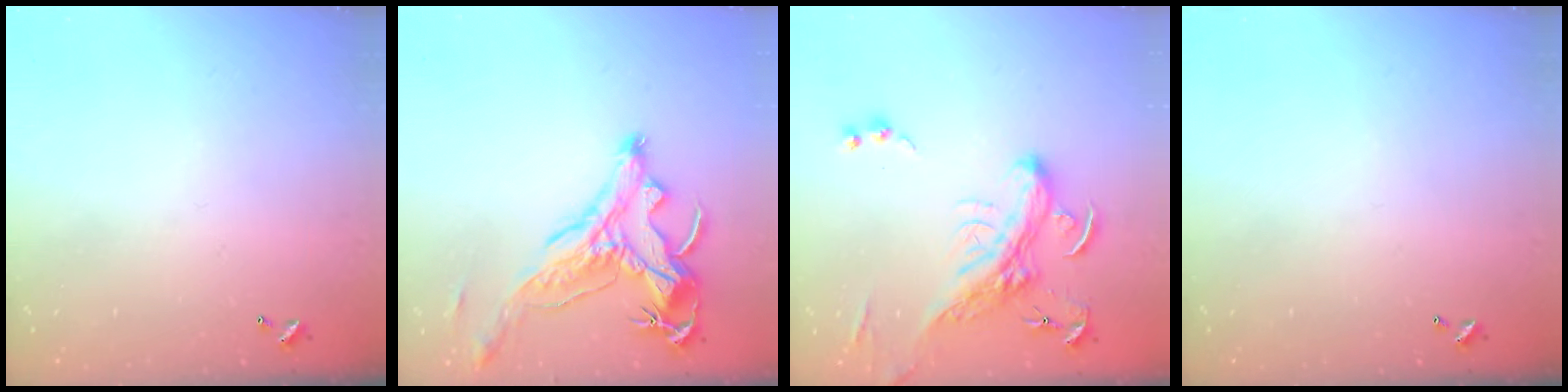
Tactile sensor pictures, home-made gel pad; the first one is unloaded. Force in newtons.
{"total": 2.9, "press": 2.5, "slide": 1.3}
{"total": 4.5, "press": 4.2, "slide": 1.6}
{"total": 0.0}